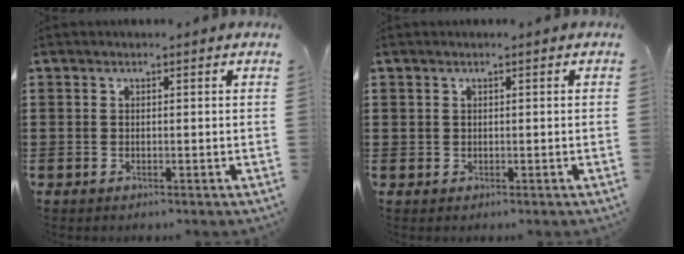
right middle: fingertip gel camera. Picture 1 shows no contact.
{"total": 0.0}